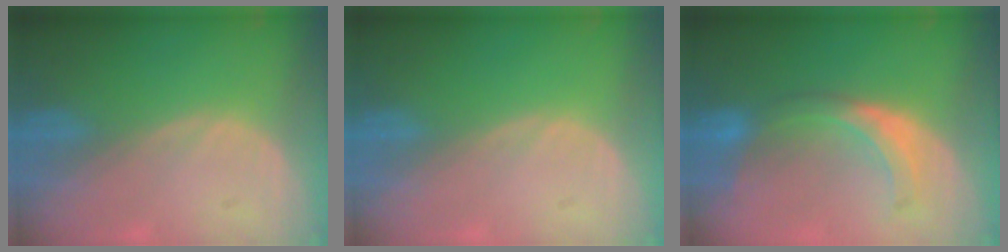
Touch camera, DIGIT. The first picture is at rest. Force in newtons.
{"total": 0.0}
{"total": 6.6, "press": 6.6, "slide": 0.6}